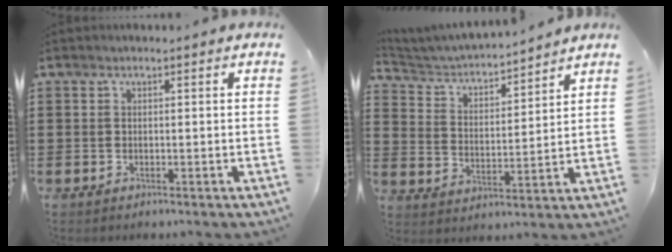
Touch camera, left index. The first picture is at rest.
{"total": 3.8, "force": [3.7, 0.3, 0.8], "torque": [-0.038, -0.030, 0.056]}